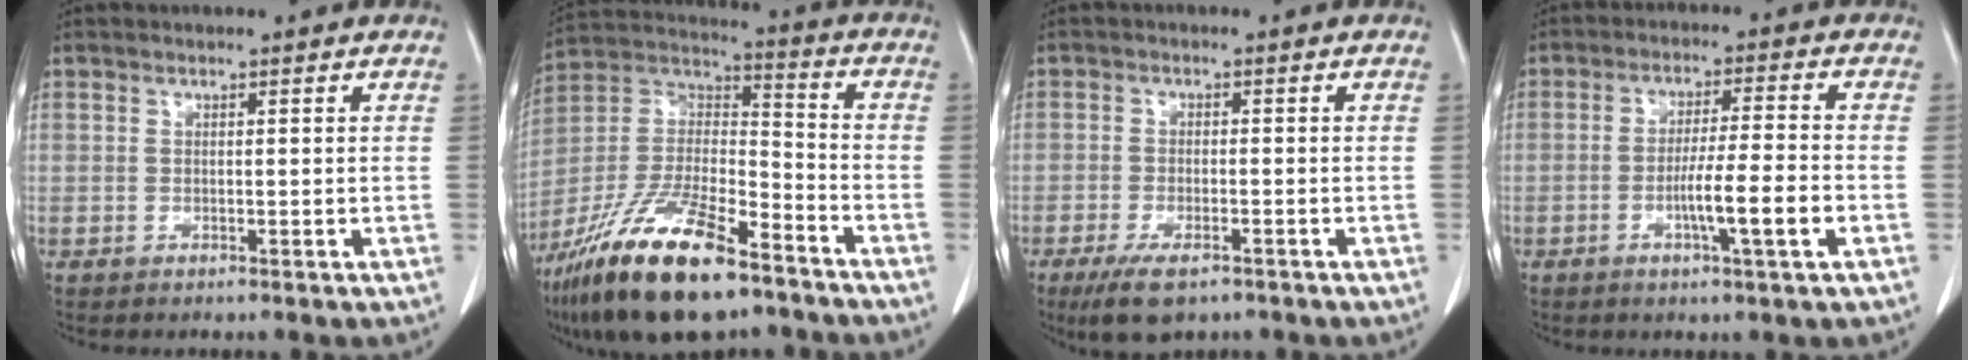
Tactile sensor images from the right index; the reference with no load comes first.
{"total": 21.5, "force": [-14.8, 5.7, 14.6], "torque": [-0.302, -0.013, -0.268]}
{"total": 6.5, "force": [-4.5, 2.1, 4.3], "torque": [-0.078, -0.012, -0.074]}
{"total": 7.8, "force": [-2.6, -0.3, 7.4], "torque": [-0.123, -0.006, -0.046]}